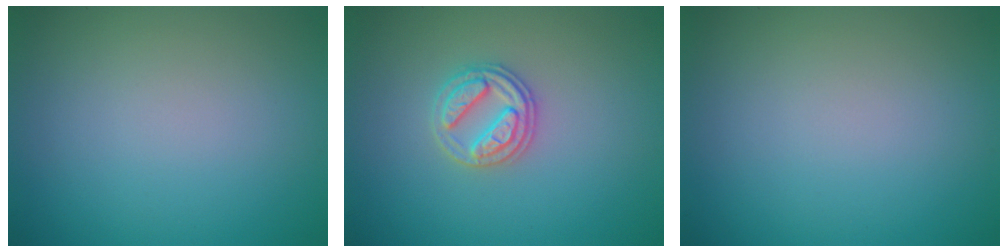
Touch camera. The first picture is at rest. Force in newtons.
{"total": 2.7, "press": 2.7, "slide": 0.5}
{"total": 0.0}